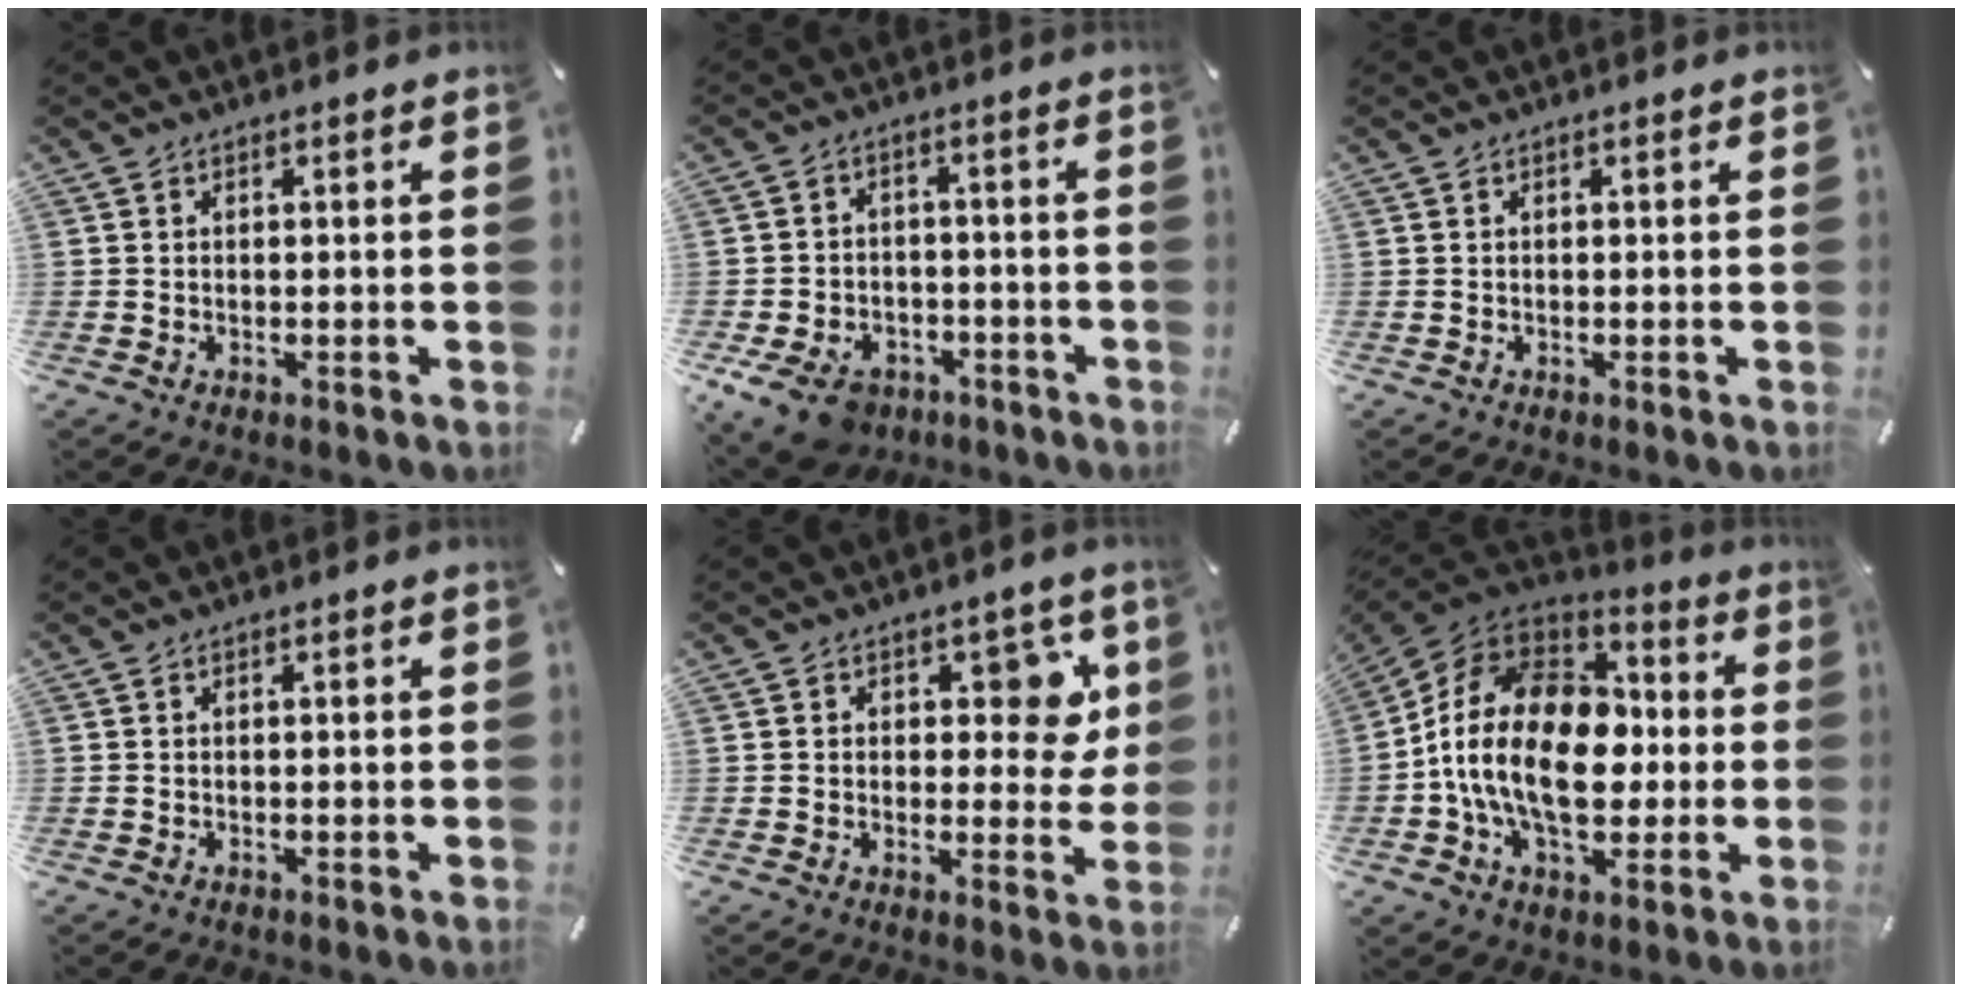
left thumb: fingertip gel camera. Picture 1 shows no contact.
{"total": 9.7, "force": [-6.2, 6.0, 4.3], "torque": [-0.093, 0.036, -0.113]}
{"total": 0.0}
{"total": 0.0}
{"total": 9.8, "force": [4.1, 6.1, 6.4], "torque": [-0.064, -0.021, 0.068]}
{"total": 22.1, "force": [-3.1, 15.1, 15.8], "torque": [-0.305, 0.023, -0.050]}